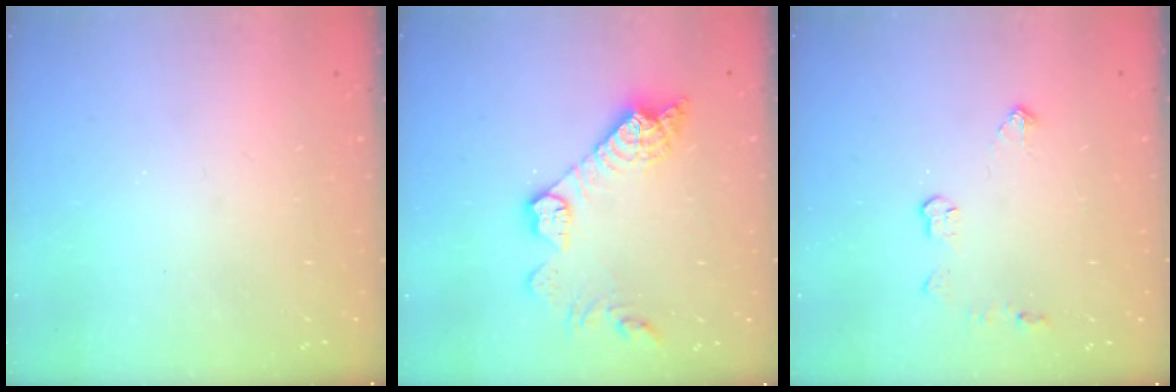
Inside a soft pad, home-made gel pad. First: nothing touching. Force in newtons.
{"total": 14.7, "press": 14.7, "slide": 0.9}
{"total": 4.7, "press": 4.6, "slide": 0.7}